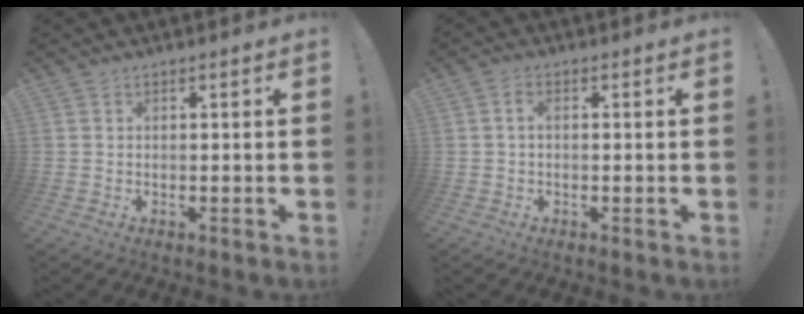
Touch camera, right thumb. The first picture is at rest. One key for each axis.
{"total": 1.8, "fx": -0.1, "fy": 1.1, "fz": 1.5, "tx": -0.029, "ty": 0.007, "tz": -0.002}